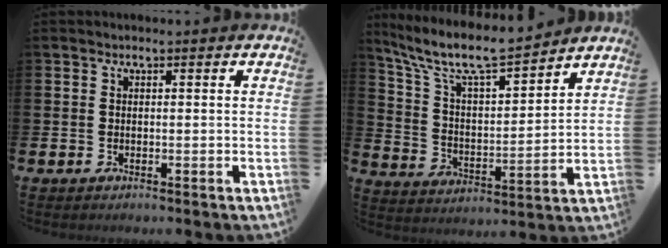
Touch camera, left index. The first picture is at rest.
{"total": 9.3, "force": [8.3, 1.7, 4.0], "torque": [-0.118, -0.049, 0.143]}